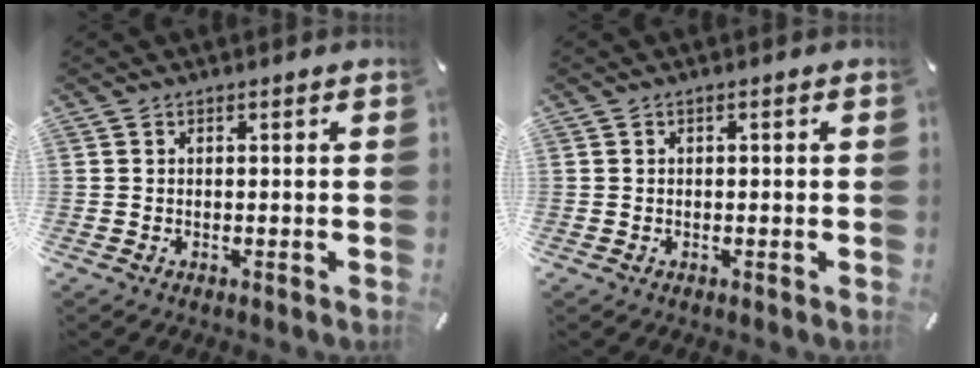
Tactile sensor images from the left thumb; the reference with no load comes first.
{"total": 0.5, "force": [0.1, 0.3, 0.4], "torque": [-0.008, 0.002, 0.001]}